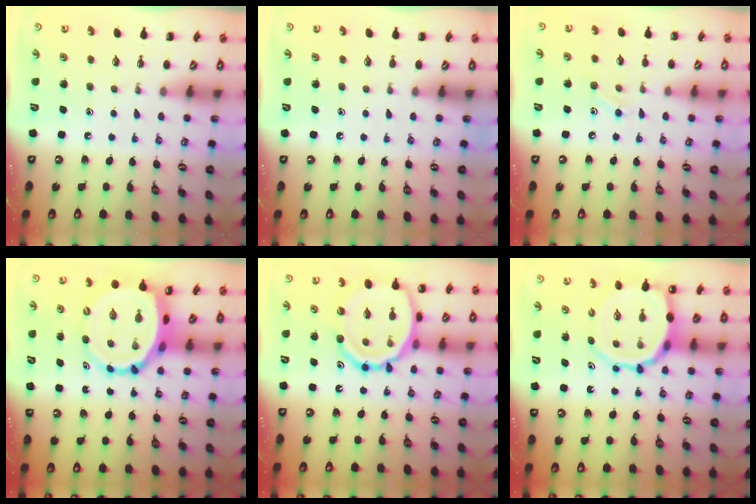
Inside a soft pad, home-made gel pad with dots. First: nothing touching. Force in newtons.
{"total": 0.0}
{"total": 8.0, "press": 7.7, "slide": 1.8}
{"total": 9.1, "press": 8.9, "slide": 1.9}
{"total": 18.1, "press": 18.0, "slide": 2.0}
{"total": 11.1, "press": 10.7, "slide": 3.0}